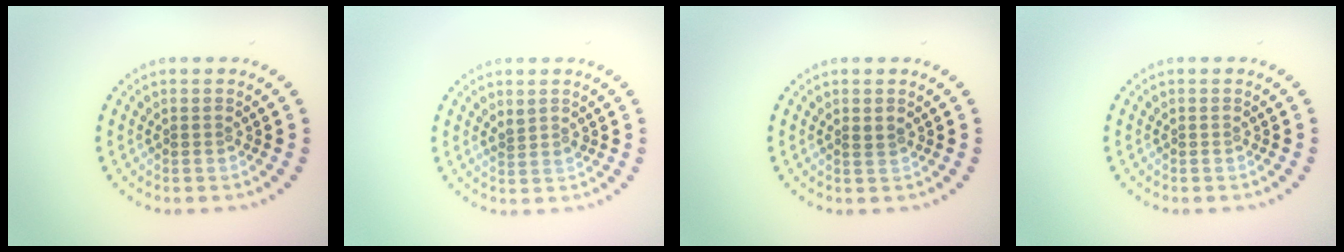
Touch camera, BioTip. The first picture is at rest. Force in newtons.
{"total": 1.0, "press": 0.8, "slide": 0.6}
{"total": 0.7, "press": 0.6, "slide": 0.3}
{"total": 0.0}